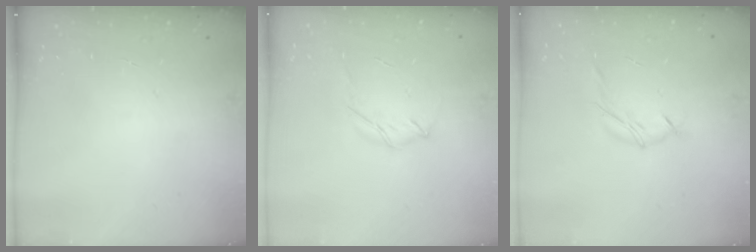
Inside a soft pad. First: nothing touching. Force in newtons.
{"total": 4.0, "press": 3.9, "slide": 0.9}
{"total": 7.1, "press": 7.0, "slide": 1.5}